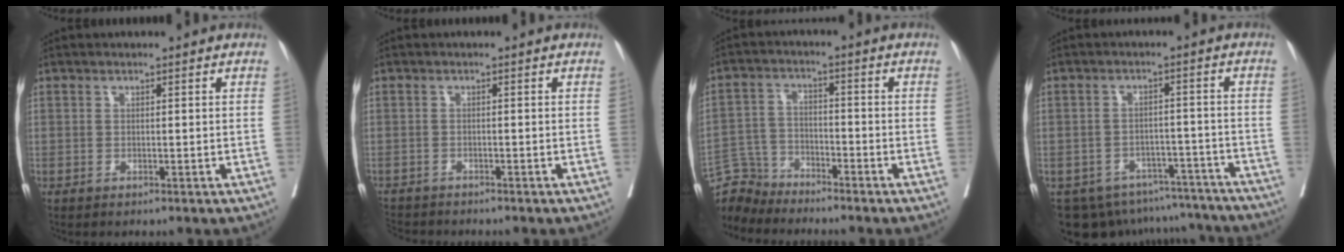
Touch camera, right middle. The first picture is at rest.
{"total": 3.7, "force": [-3.6, 0.8, 0.0], "torque": [-0.003, -0.013, -0.063]}
{"total": 6.4, "force": [-6.2, 1.2, -1.2], "torque": [0.015, 0.006, -0.125]}
{"total": 15.2, "force": [-13.3, 6.6, 3.0], "torque": [-0.051, 0.021, -0.161]}